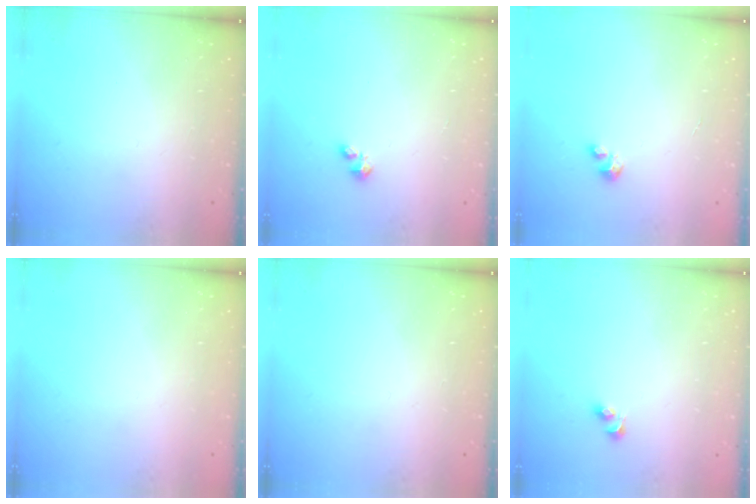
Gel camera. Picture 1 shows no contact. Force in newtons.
{"total": 1.1, "press": 1.1, "slide": 0.3}
{"total": 2.0, "press": 2.0, "slide": 0.2}
{"total": 0.0}
{"total": 0.0}
{"total": 2.7, "press": 2.4, "slide": 1.1}